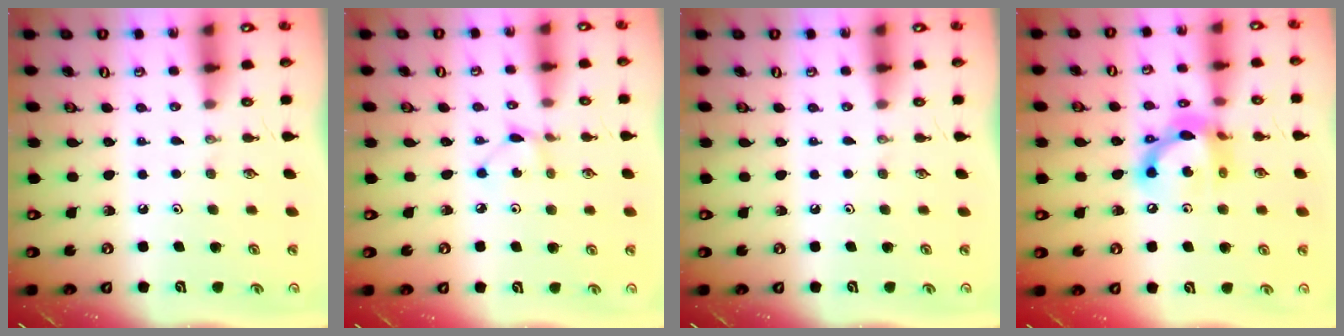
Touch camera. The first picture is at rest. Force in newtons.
{"total": 1.9, "press": 1.9, "slide": 0.1}
{"total": 0.0}
{"total": 13.6, "press": 13.6, "slide": 0.7}